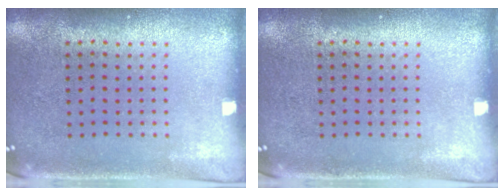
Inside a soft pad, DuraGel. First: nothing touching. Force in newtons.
{"total": 0.0}